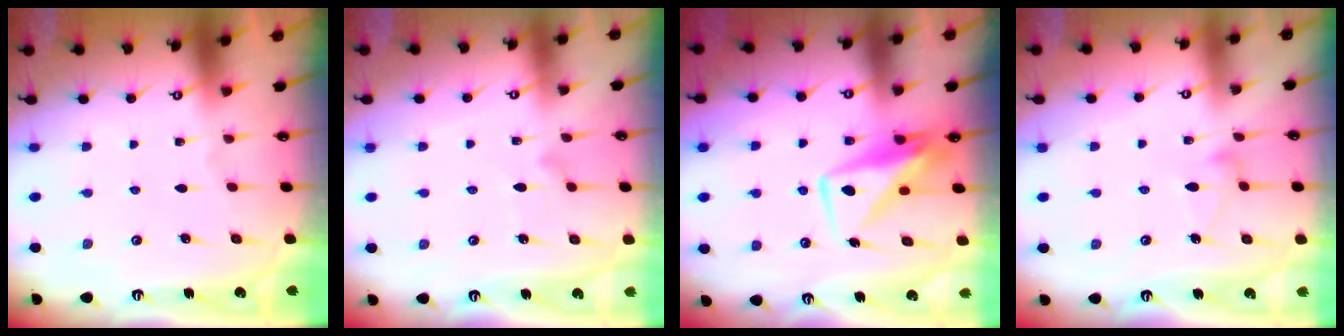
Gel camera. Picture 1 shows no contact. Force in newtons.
{"total": 9.0, "press": 9.0, "slide": 0.5}
{"total": 8.5, "press": 8.5, "slide": 0.8}
{"total": 7.9, "press": 7.9, "slide": 0.5}